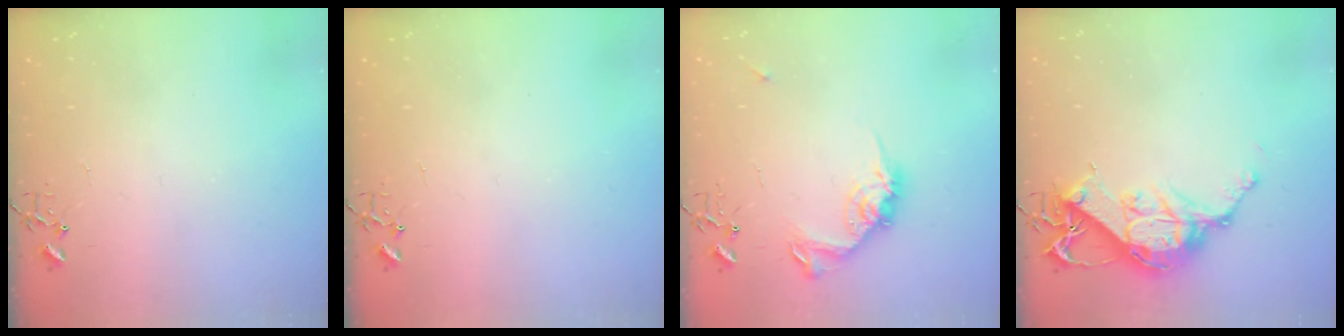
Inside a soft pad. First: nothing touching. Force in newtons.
{"total": 0.0}
{"total": 13.3, "press": 13.3, "slide": 0.1}
{"total": 13.2, "press": 13.2, "slide": 1.1}